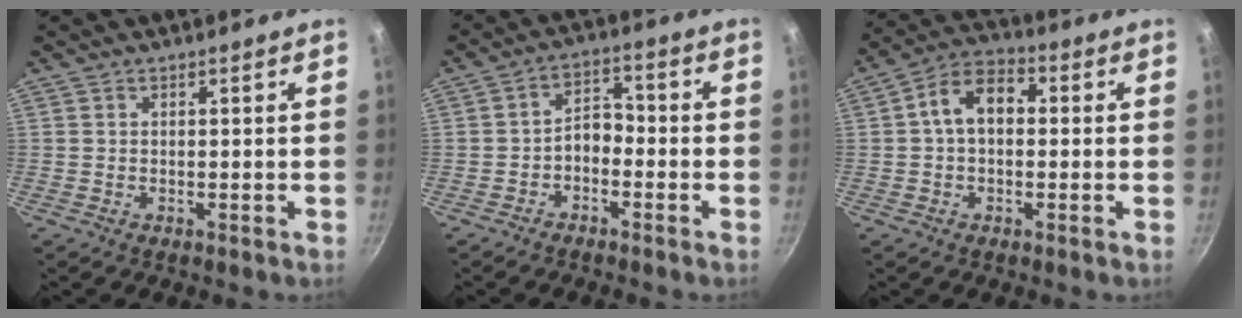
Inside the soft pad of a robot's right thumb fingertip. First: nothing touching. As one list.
[{"total": 4.7, "force": [-2.0, 3.0, 3.0], "torque": [-0.030, 0.035, -0.040]}, {"total": 8.7, "force": [0.6, 5.9, 6.4], "torque": [-0.084, 0.031, -0.004]}]